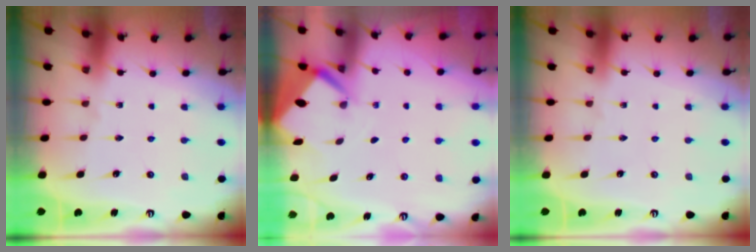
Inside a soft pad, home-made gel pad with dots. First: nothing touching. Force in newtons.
{"total": 2.8, "press": 2.8, "slide": 0.2}
{"total": 0.0}